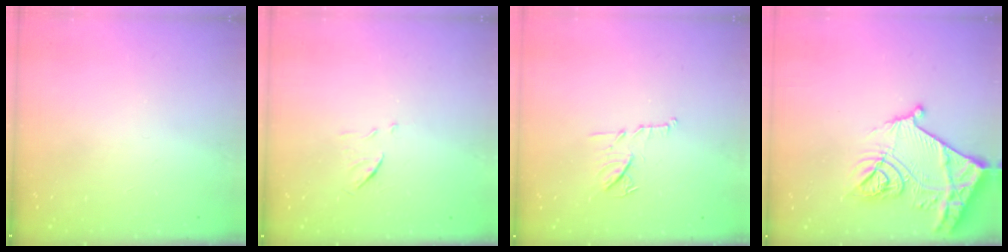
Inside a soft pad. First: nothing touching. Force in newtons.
{"total": 5.9, "press": 5.9, "slide": 0.5}
{"total": 9.1, "press": 9.1, "slide": 0.2}
{"total": 18.3, "press": 18.2, "slide": 2.0}